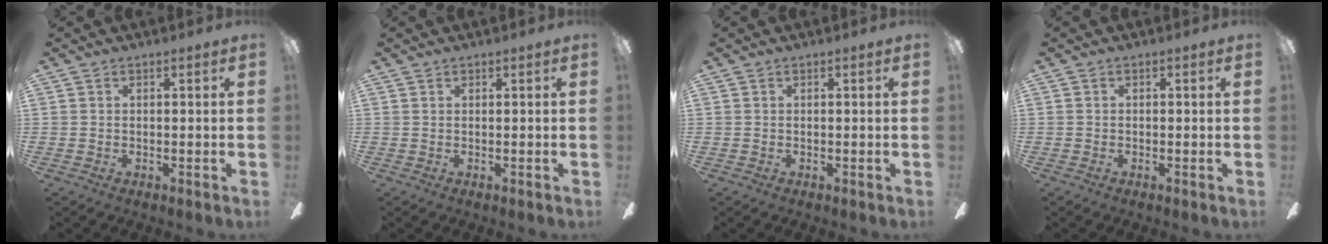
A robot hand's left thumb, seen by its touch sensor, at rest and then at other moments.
{"total": 0.0}
{"total": 0.0}
{"total": 0.6, "force": [-0.4, 0.3, 0.4], "torque": [-0.007, 0.002, -0.009]}